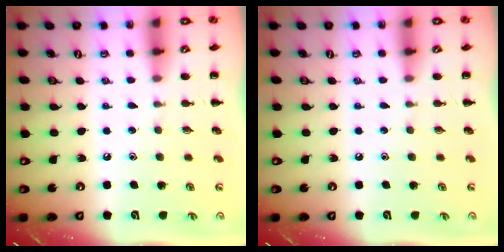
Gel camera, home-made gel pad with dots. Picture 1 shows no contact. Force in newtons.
{"total": 0.0}